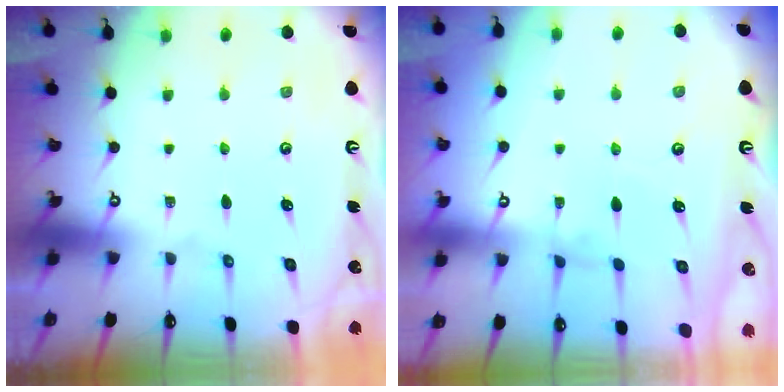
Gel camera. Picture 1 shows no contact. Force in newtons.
{"total": 2.9, "press": 2.9, "slide": 0.4}